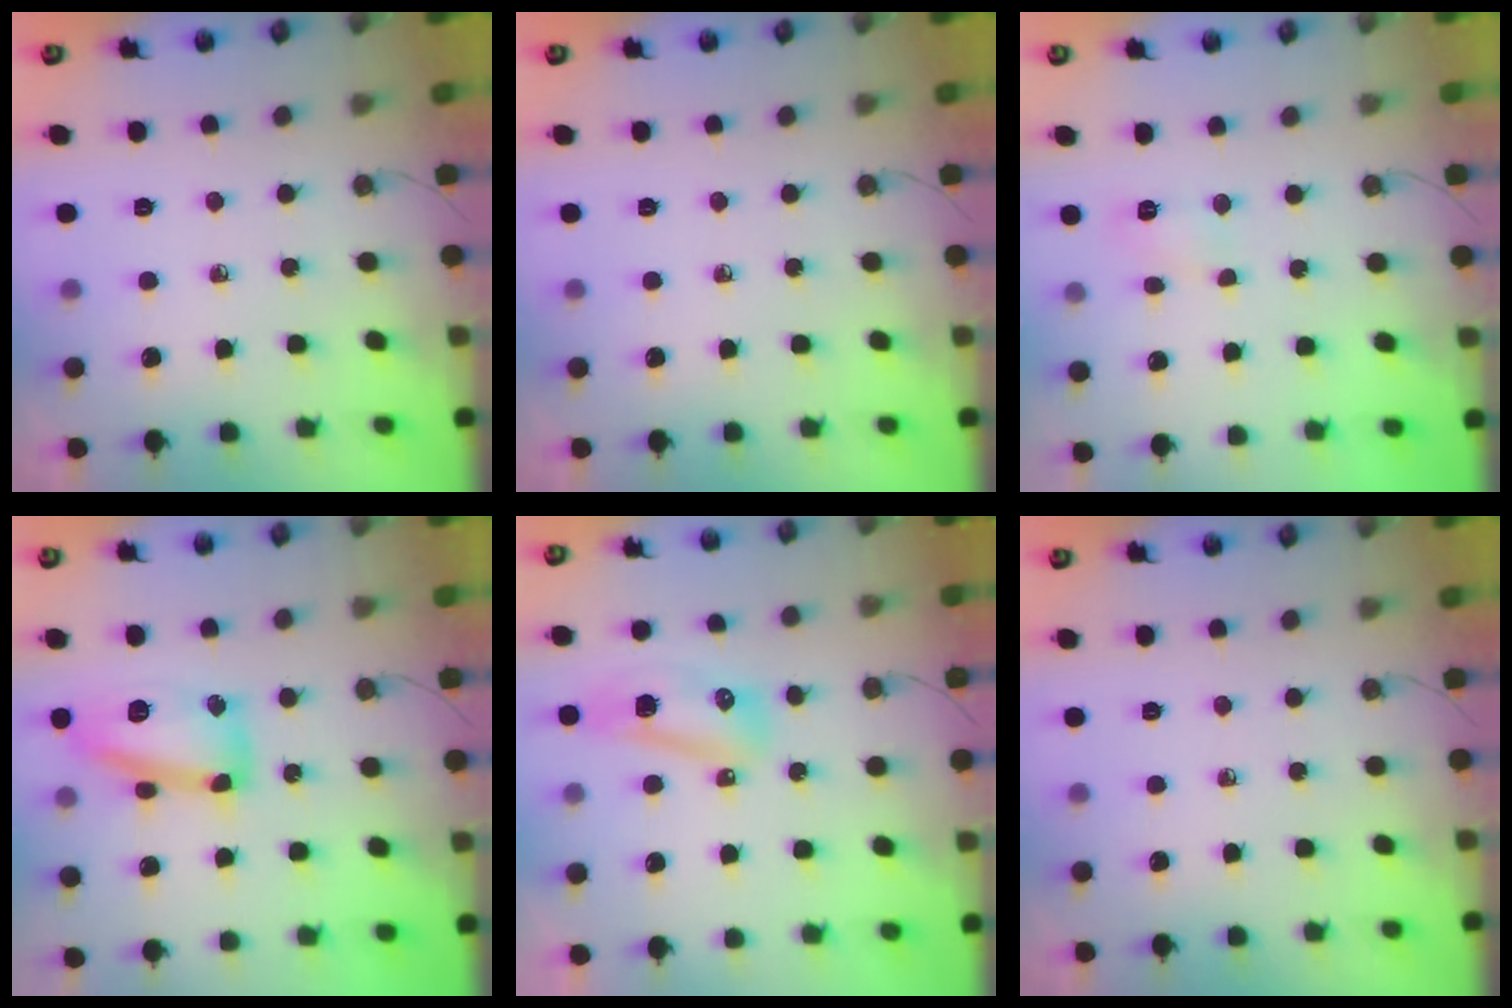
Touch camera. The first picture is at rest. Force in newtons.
{"total": 0.0}
{"total": 3.9, "press": 3.9, "slide": 0.4}
{"total": 15.2, "press": 15.2, "slide": 1.1}
{"total": 8.4, "press": 8.2, "slide": 1.8}
{"total": 0.0}